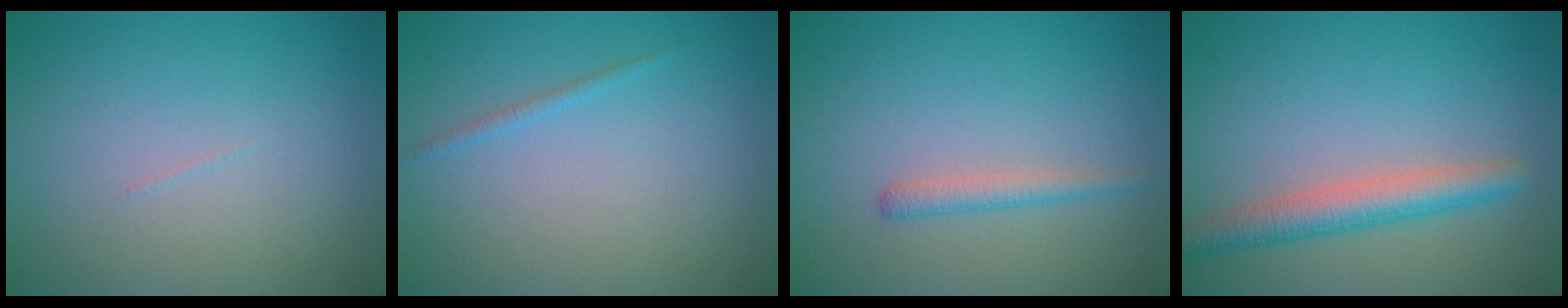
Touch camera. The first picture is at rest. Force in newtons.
{"total": 0.8, "press": 0.8, "slide": 0.1}
{"total": 1.5, "press": 1.5, "slide": 0.1}
{"total": 3.9, "press": 3.9, "slide": 0.1}